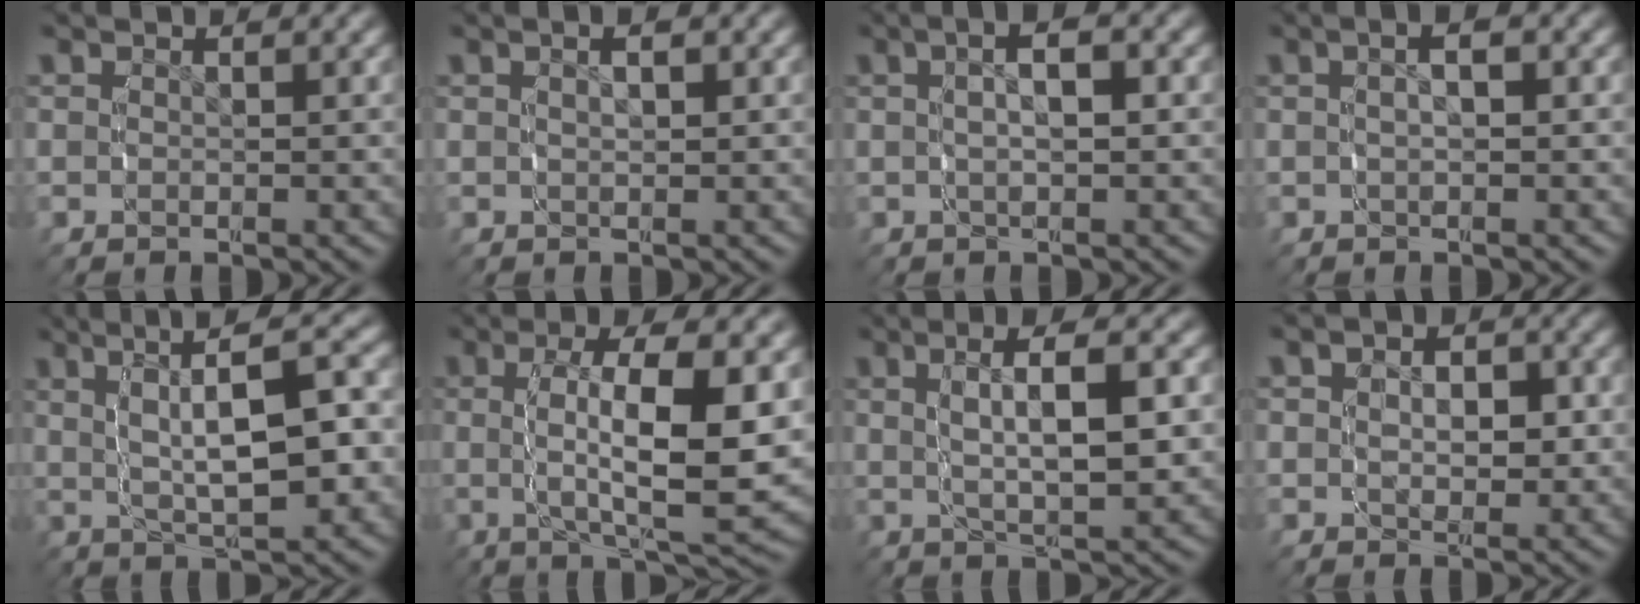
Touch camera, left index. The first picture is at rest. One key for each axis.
{"total": 1.4, "fx": 0.4, "fy": 0.3, "fz": 1.3, "tx": -0.013, "ty": 0.002, "tz": 0.011}
{"total": 4.1, "fx": 1.1, "fy": 1.2, "fz": 3.8, "tx": -0.049, "ty": 0.016, "tz": 0.011}
{"total": 2.5, "fx": 0.6, "fy": 0.9, "fz": 2.3, "tx": -0.025, "ty": 0.011, "tz": 0.006}
{"total": 8.1, "fx": 1.5, "fy": 2.5, "fz": 7.5, "tx": -0.116, "ty": 0.016, "tz": 0.028}
{"total": 9.3, "fx": 0.1, "fy": 2.5, "fz": 9.0, "tx": -0.139, "ty": -0.010, "tz": 0.011}
{"total": 5.9, "fx": 1.0, "fy": 1.4, "fz": 5.6, "tx": -0.094, "ty": 0.008, "tz": 0.021}
{"total": 2.5, "fx": 0.1, "fy": 1.6, "fz": 2.0, "tx": -0.030, "ty": -0.006, "tz": 0.006}